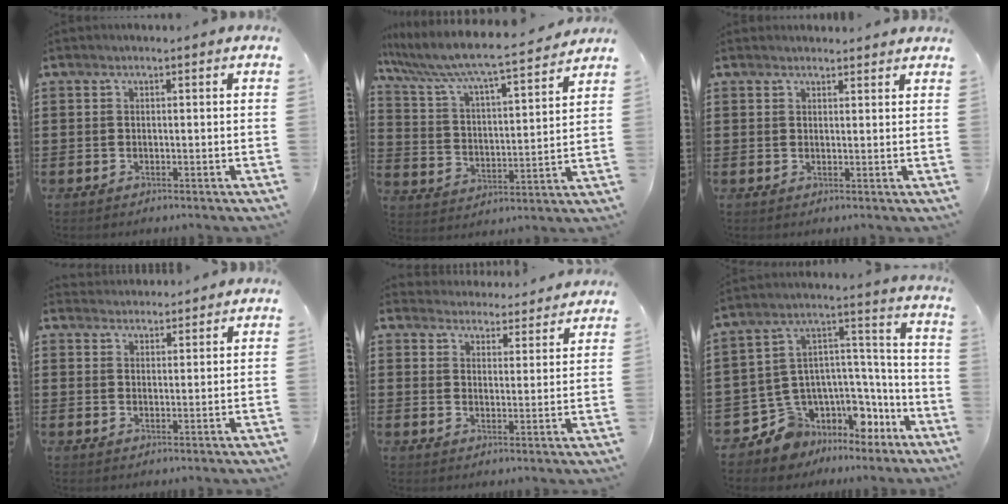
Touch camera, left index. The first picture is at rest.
{"total": 6.6, "force": [6.0, 0.1, 2.7], "torque": [-0.083, -0.046, 0.092]}
{"total": 1.5, "force": [1.5, 0.2, 0.0], "torque": [-0.003, 0.002, 0.030]}
{"total": 2.5, "force": [2.5, 0.2, -0.5], "torque": [0.003, -0.004, 0.049]}
{"total": 4.3, "force": [4.3, 0.2, -0.3], "torque": [-0.012, -0.026, 0.077]}
{"total": 9.2, "force": [-7.4, 5.3, 1.2], "torque": [-0.043, -0.007, -0.134]}